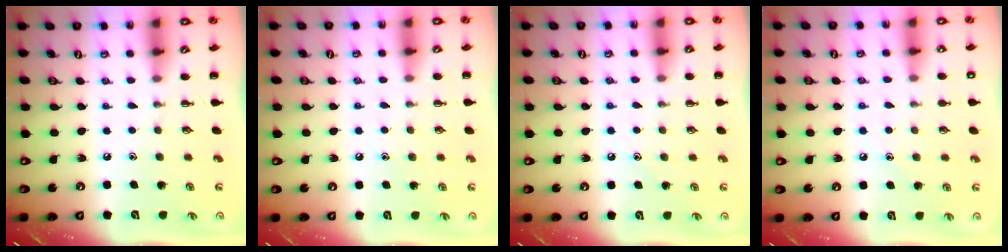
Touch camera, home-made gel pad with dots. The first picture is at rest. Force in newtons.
{"total": 4.4, "press": 4.3, "slide": 0.9}
{"total": 7.4, "press": 7.1, "slide": 2.1}
{"total": 7.8, "press": 7.5, "slide": 2.2}